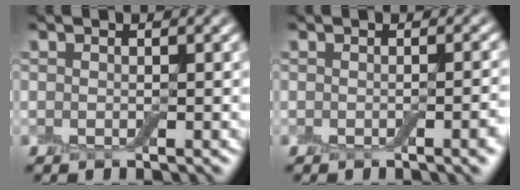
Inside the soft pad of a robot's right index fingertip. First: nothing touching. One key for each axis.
{"total": 2.6, "fx": -1.0, "fy": 0.7, "fz": 2.3, "tx": -0.025, "ty": -0.001, "tz": -0.012}